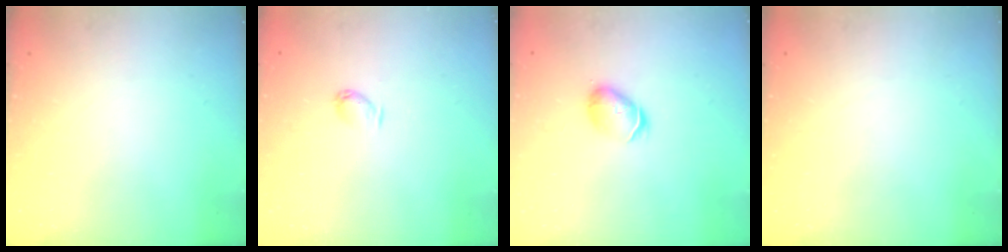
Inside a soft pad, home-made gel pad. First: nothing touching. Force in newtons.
{"total": 3.4, "press": 3.4, "slide": 0.6}
{"total": 6.1, "press": 6.1, "slide": 0.3}
{"total": 0.0}